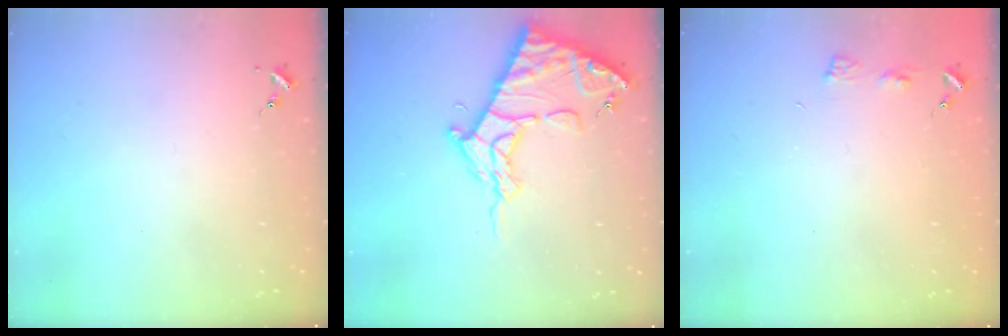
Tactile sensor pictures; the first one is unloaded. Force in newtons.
{"total": 16.9, "press": 16.8, "slide": 1.5}
{"total": 3.5, "press": 3.4, "slide": 0.5}